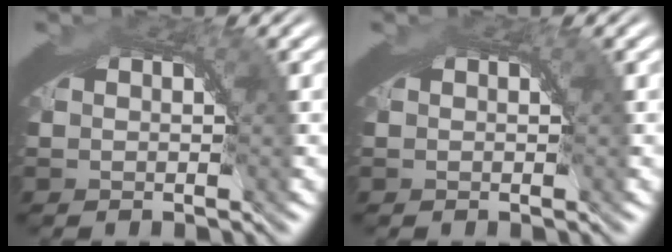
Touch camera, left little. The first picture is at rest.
{"total": 0.0}